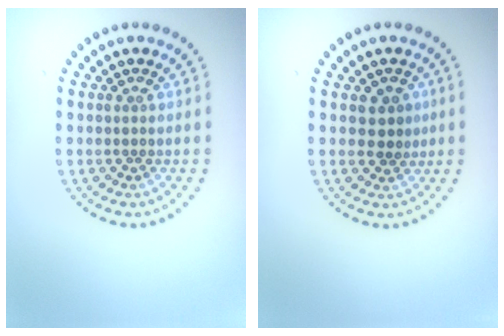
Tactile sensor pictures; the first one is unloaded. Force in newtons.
{"total": 2.0, "press": 1.9, "slide": 0.6}